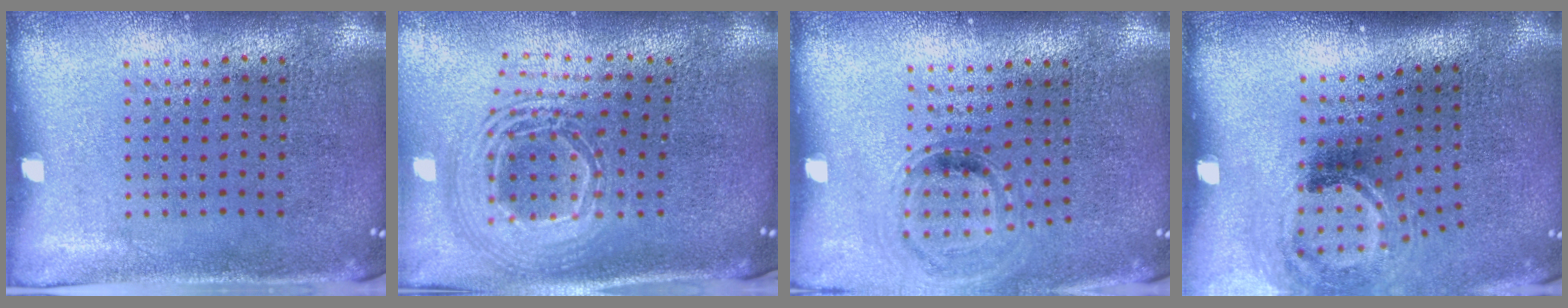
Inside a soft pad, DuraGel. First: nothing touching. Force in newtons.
{"total": 2.5, "press": 1.8, "slide": 1.6}
{"total": 0.9, "press": 0.8, "slide": 0.2}
{"total": 2.0, "press": 1.3, "slide": 1.6}